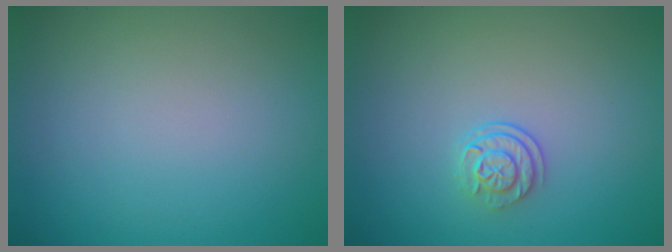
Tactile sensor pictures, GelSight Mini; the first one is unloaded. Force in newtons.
{"total": 2.2, "press": 1.7, "slide": 1.4}